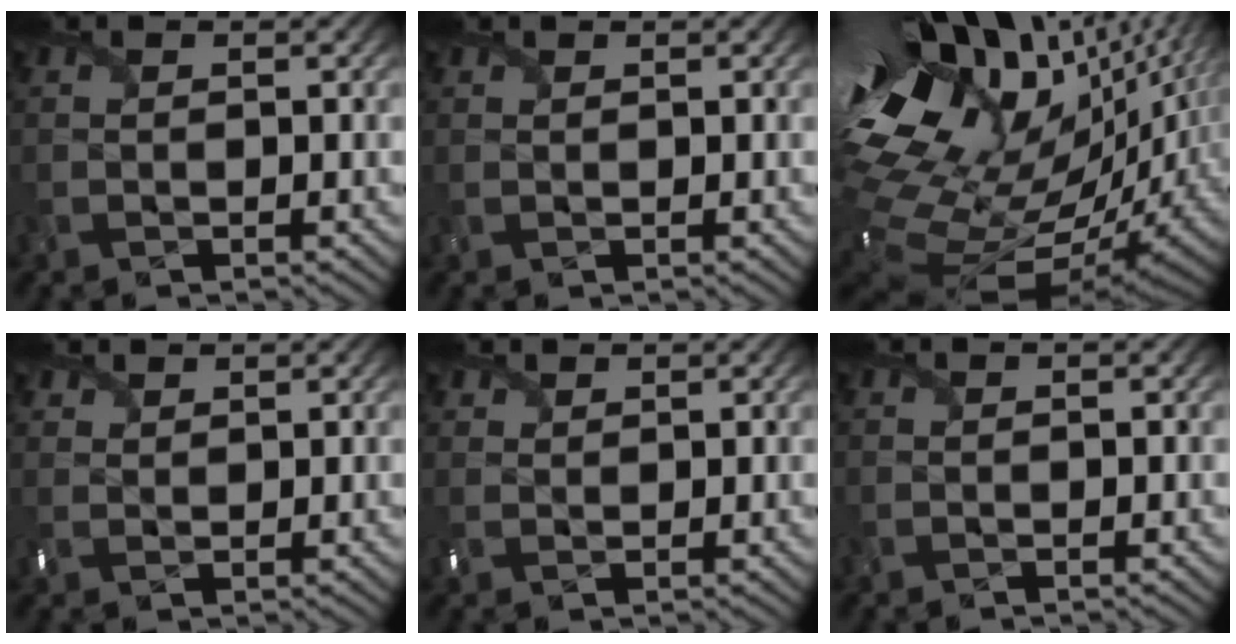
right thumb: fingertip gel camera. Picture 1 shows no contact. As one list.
[{"total": 1.1, "force": [0.9, 0.6, 0.2], "torque": [-0.008, 0.002, 0.020]}, {"total": 20.6, "force": [3.5, 11.5, 16.7], "torque": [-0.342, -0.035, 0.084]}, {"total": 3.1, "force": [2.3, 1.9, 0.8], "torque": [-0.023, 0.004, 0.048]}, {"total": 2.8, "force": [2.0, 1.7, 0.7], "torque": [-0.021, 0.004, 0.043]}, {"total": 0.0}]